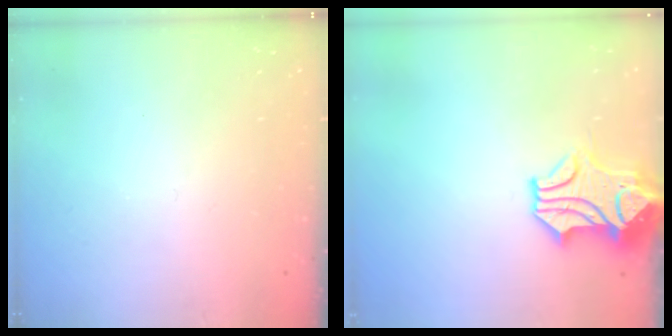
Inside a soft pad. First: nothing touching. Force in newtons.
{"total": 1.0, "press": 0.3, "slide": 1.0}